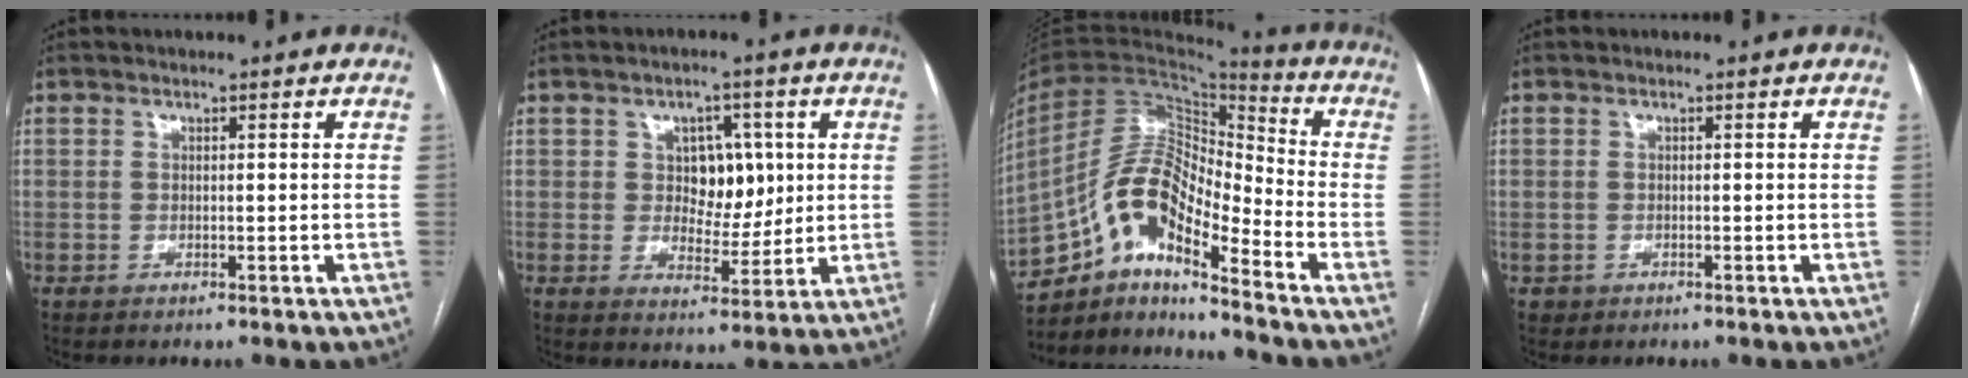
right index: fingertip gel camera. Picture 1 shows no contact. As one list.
[{"total": 7.2, "force": [1.6, 4.9, 5.0], "torque": [-0.065, 0.012, 0.031]}, {"total": 14.2, "force": [-9.6, 3.4, 9.9], "torque": [-0.189, 0.034, -0.173]}, {"total": 1.0, "force": [-0.2, 1.0, 0.0], "torque": [0.004, 0.006, -0.004]}]